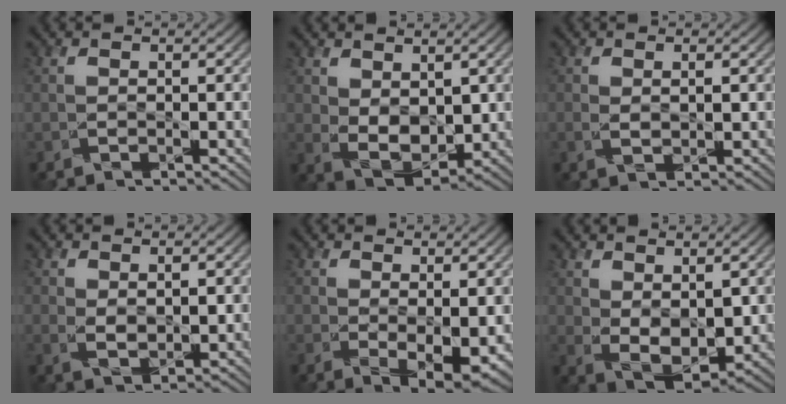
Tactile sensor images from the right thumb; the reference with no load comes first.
{"total": 5.9, "force": [1.6, 3.8, 4.3], "torque": [-0.092, -0.014, 0.034]}
{"total": 1.9, "force": [0.3, 1.0, 1.6], "torque": [-0.035, -0.002, 0.007]}
{"total": 2.7, "force": [0.8, 1.6, 2.0], "torque": [-0.046, -0.005, 0.018]}
{"total": 4.6, "force": [0.5, 2.1, 4.1], "torque": [-0.077, -0.018, 0.020]}
{"total": 6.5, "force": [1.5, 3.7, 5.0], "torque": [-0.106, -0.013, 0.034]}